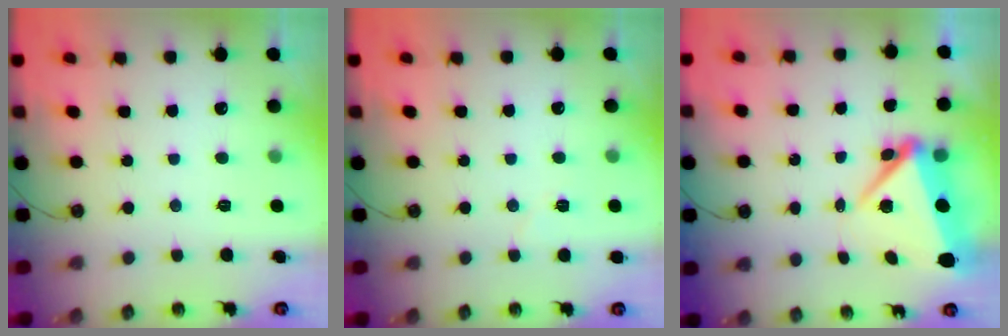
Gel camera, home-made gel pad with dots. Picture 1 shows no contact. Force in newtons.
{"total": 3.8, "press": 3.5, "slide": 1.6}
{"total": 7.4, "press": 7.1, "slide": 2.1}